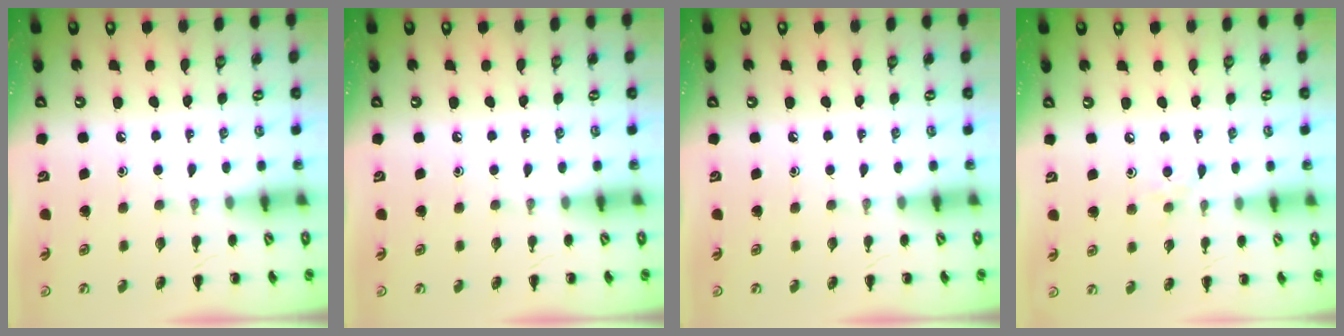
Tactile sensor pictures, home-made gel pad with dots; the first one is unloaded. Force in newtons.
{"total": 0.0}
{"total": 0.0}
{"total": 4.5, "press": 4.1, "slide": 1.8}